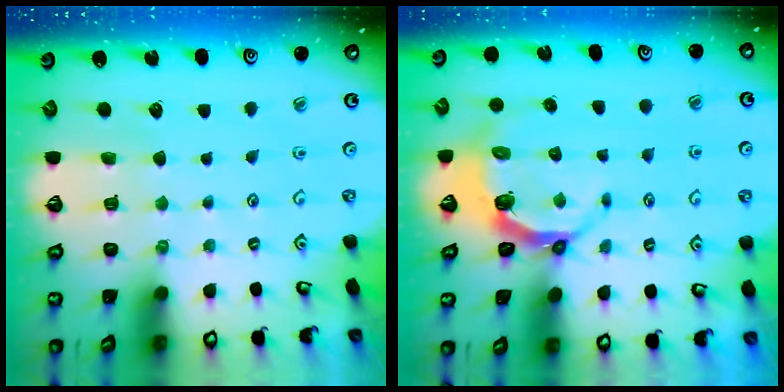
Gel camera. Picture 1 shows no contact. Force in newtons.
{"total": 4.7, "press": 3.6, "slide": 3.0}